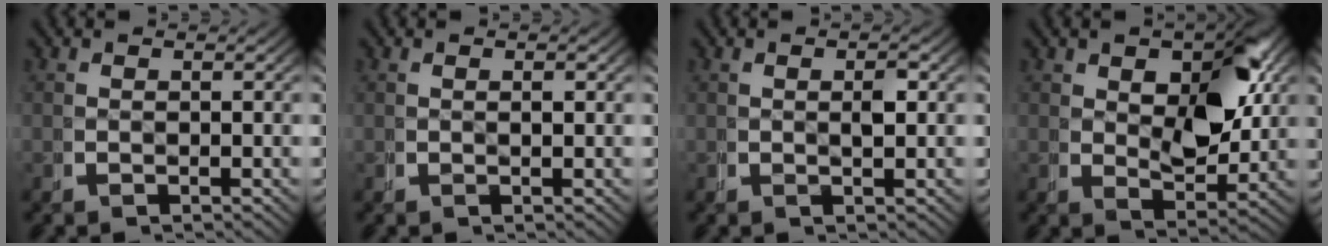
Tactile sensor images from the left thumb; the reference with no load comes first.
{"total": 0.8, "force": [0.3, -0.1, 0.7], "torque": [-0.017, 0.000, 0.008]}
{"total": 1.5, "force": [0.4, 0.1, 1.4], "torque": [-0.028, 0.001, 0.008]}
{"total": 6.6, "force": [1.6, 3.5, 5.4], "torque": [-0.083, -0.028, 0.041]}